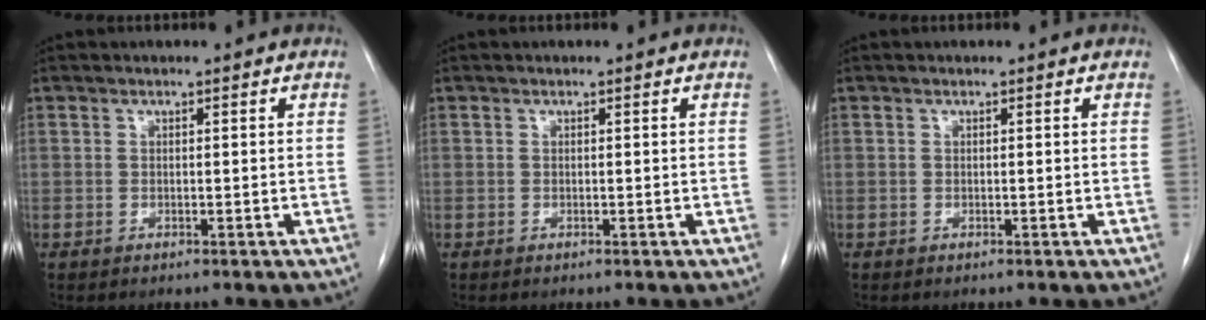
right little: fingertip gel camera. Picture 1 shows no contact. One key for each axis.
{"total": 0.0}
{"total": 0.0}